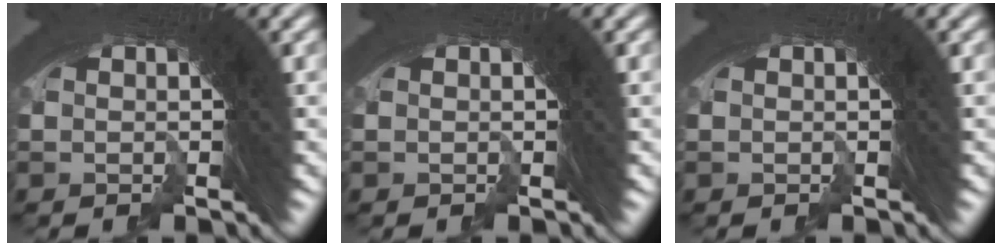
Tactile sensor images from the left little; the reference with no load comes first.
{"total": 0.0}
{"total": 0.0}